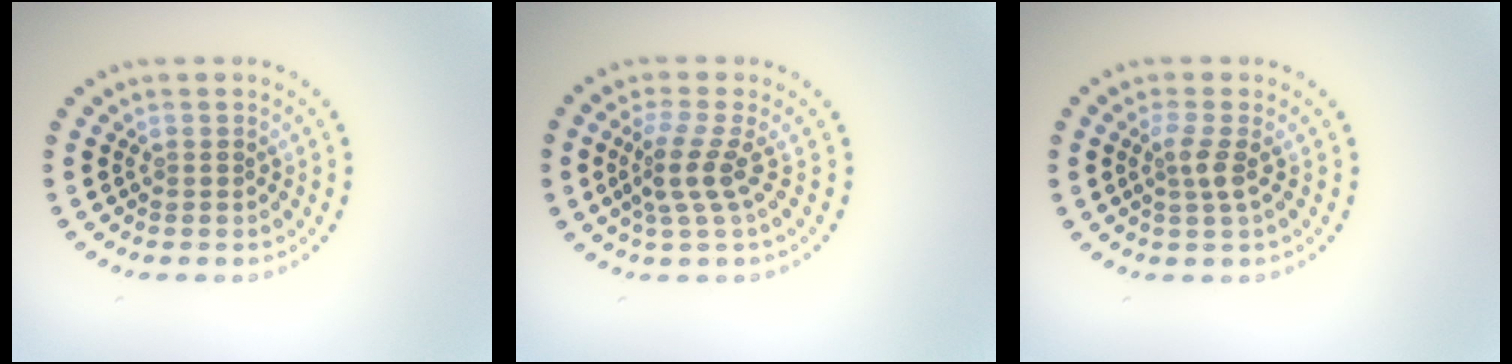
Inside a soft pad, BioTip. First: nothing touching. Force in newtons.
{"total": 2.9, "press": 2.0, "slide": 2.1}
{"total": 1.9, "press": 1.4, "slide": 1.3}